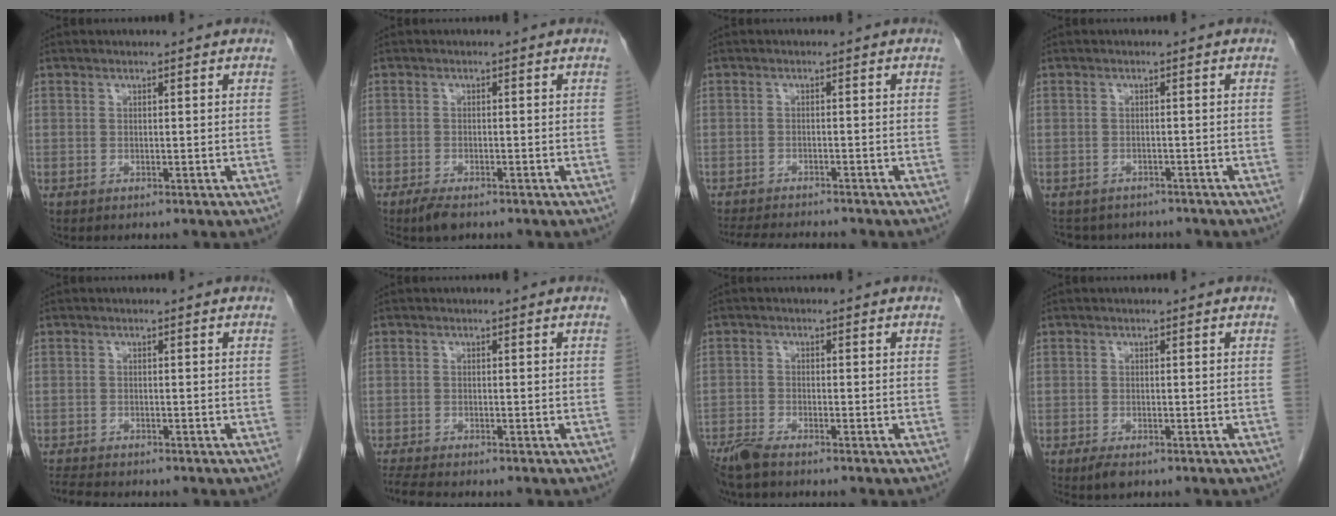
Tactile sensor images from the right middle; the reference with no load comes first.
{"total": 2.9, "force": [-2.2, 0.8, 1.7], "torque": [-0.036, -0.006, -0.036]}
{"total": 9.1, "force": [-8.4, 1.1, 3.2], "torque": [-0.050, -0.009, -0.124]}
{"total": 7.0, "force": [-6.3, 2.9, 1.0], "torque": [-0.012, 0.004, -0.077]}
{"total": 4.0, "force": [-3.8, 0.4, 1.3], "torque": [-0.024, -0.014, -0.063]}
{"total": 3.5, "force": [-3.2, -0.2, 1.2], "torque": [-0.028, -0.016, -0.058]}
{"total": 3.9, "force": [-3.4, 0.4, 2.0], "torque": [-0.042, -0.012, -0.067]}
{"total": 2.1, "force": [-1.5, 0.7, 1.3], "torque": [-0.029, -0.004, -0.023]}